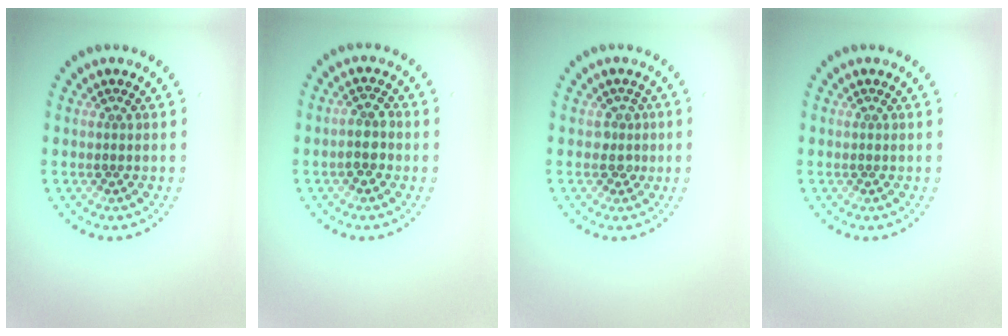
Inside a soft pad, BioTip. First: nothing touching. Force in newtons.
{"total": 2.0, "press": 1.9, "slide": 0.7}
{"total": 1.4, "press": 1.1, "slide": 0.9}
{"total": 0.0}